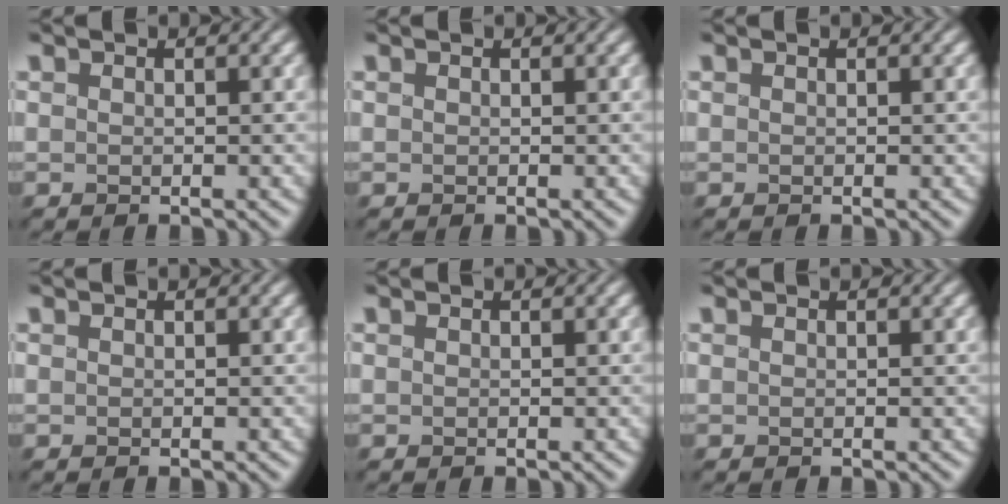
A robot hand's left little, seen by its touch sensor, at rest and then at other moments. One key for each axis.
{"total": 0.0}
{"total": 0.0}
{"total": 0.0}
{"total": 0.0}
{"total": 0.0}